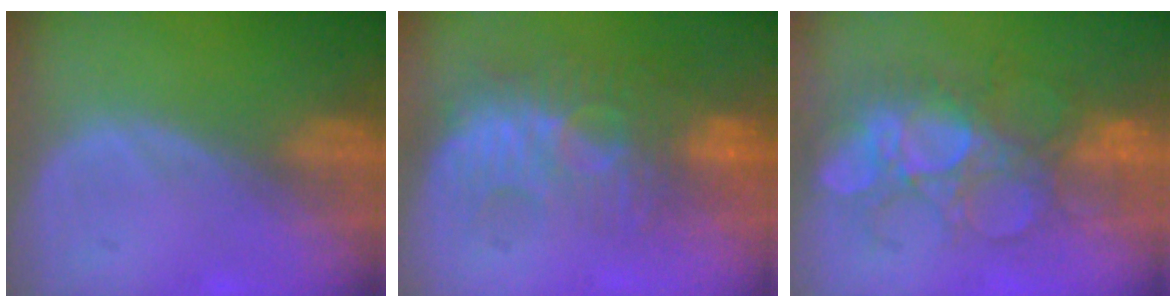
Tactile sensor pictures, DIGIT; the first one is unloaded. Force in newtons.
{"total": 9.4, "press": 8.9, "slide": 2.9}
{"total": 8.7, "press": 8.5, "slide": 1.6}